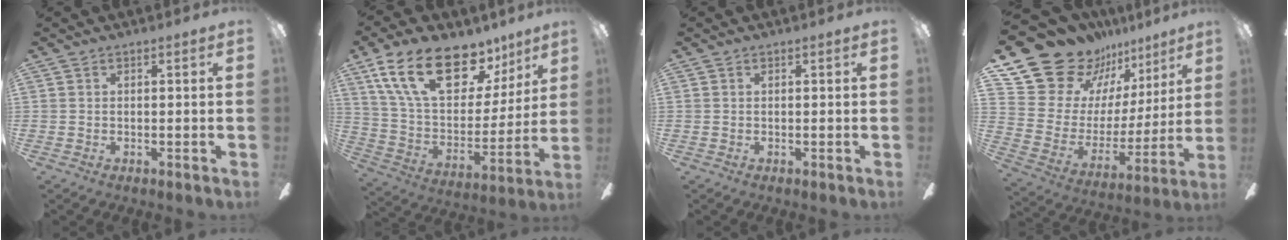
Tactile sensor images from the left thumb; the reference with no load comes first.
{"total": 23.5, "force": [14.3, 11.9, 14.3], "torque": [-0.245, -0.073, 0.256]}
{"total": 0.0}
{"total": 21.5, "force": [16.5, 11.9, 6.9], "torque": [-0.124, -0.125, 0.315]}